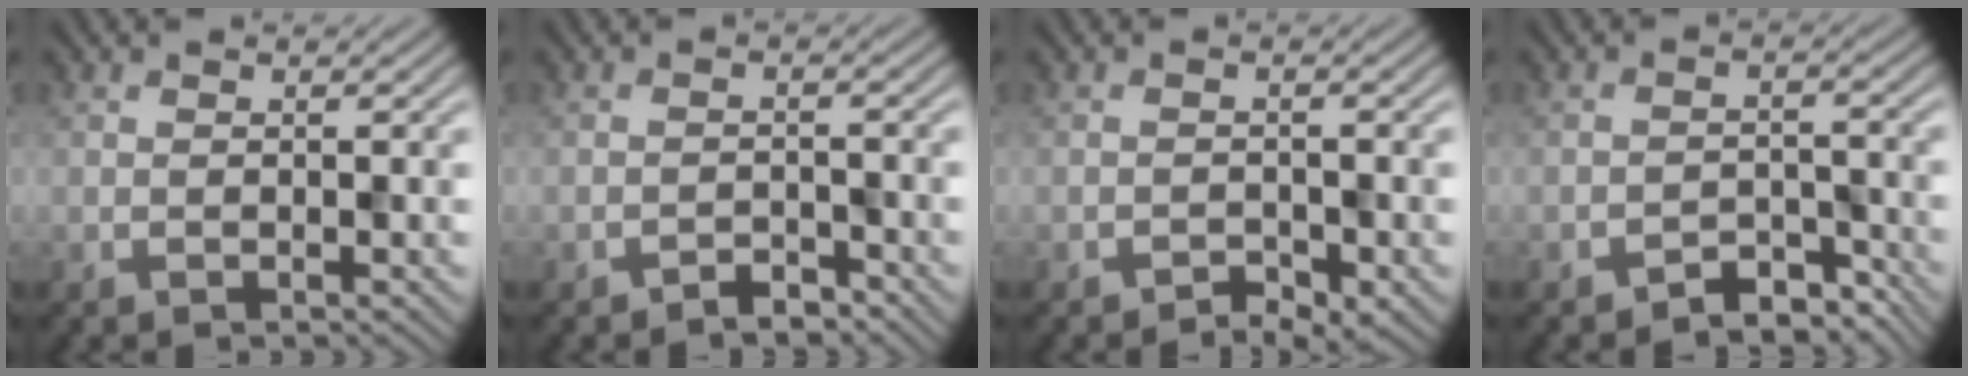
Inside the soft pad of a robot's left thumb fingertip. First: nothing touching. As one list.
[{"total": 1.8, "force": [-1.6, 0.5, 0.5], "torque": [-0.004, 0.003, -0.032]}, {"total": 1.9, "force": [-1.5, 0.7, 0.8], "torque": [-0.010, 0.000, -0.026]}, {"total": 3.9, "force": [-3.4, 1.3, 1.3], "torque": [-0.018, 0.002, -0.058]}]